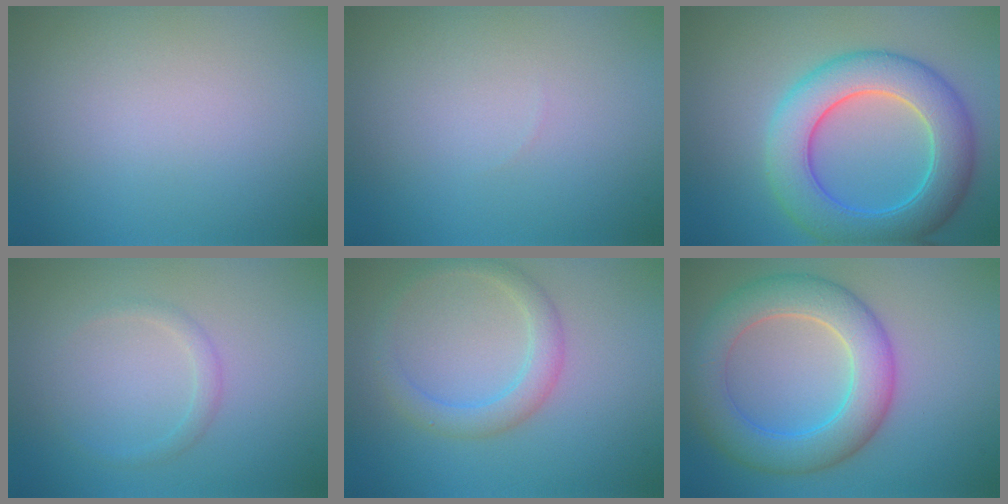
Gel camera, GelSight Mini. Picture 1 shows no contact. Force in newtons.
{"total": 0.0}
{"total": 8.2, "press": 8.2, "slide": 0.2}
{"total": 1.1, "press": 1.1, "slide": 0.1}
{"total": 2.8, "press": 2.8, "slide": 0.1}
{"total": 6.8, "press": 6.8, "slide": 0.4}